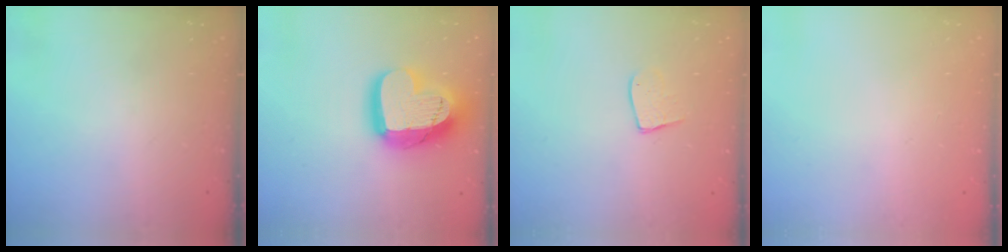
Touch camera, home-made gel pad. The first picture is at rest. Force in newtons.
{"total": 24.2, "press": 24.1, "slide": 1.8}
{"total": 7.9, "press": 7.9, "slide": 0.4}
{"total": 0.0}